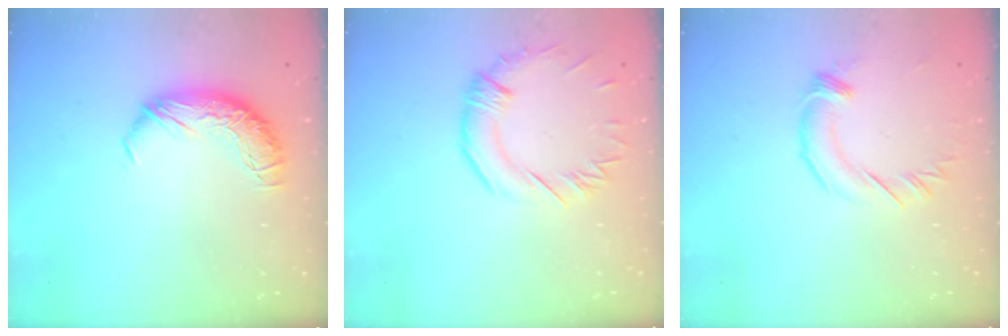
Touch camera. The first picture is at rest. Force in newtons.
{"total": 0.7, "press": 0.0, "slide": 0.7}
{"total": 1.9, "press": 1.9, "slide": 0.1}